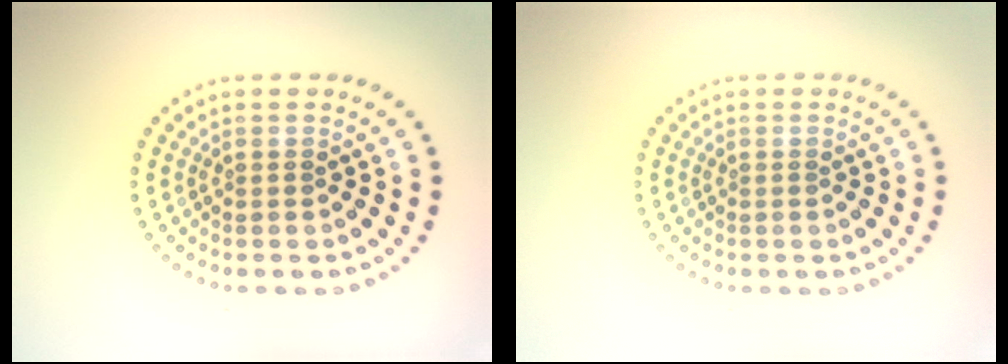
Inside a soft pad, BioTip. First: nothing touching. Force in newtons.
{"total": 0.0}